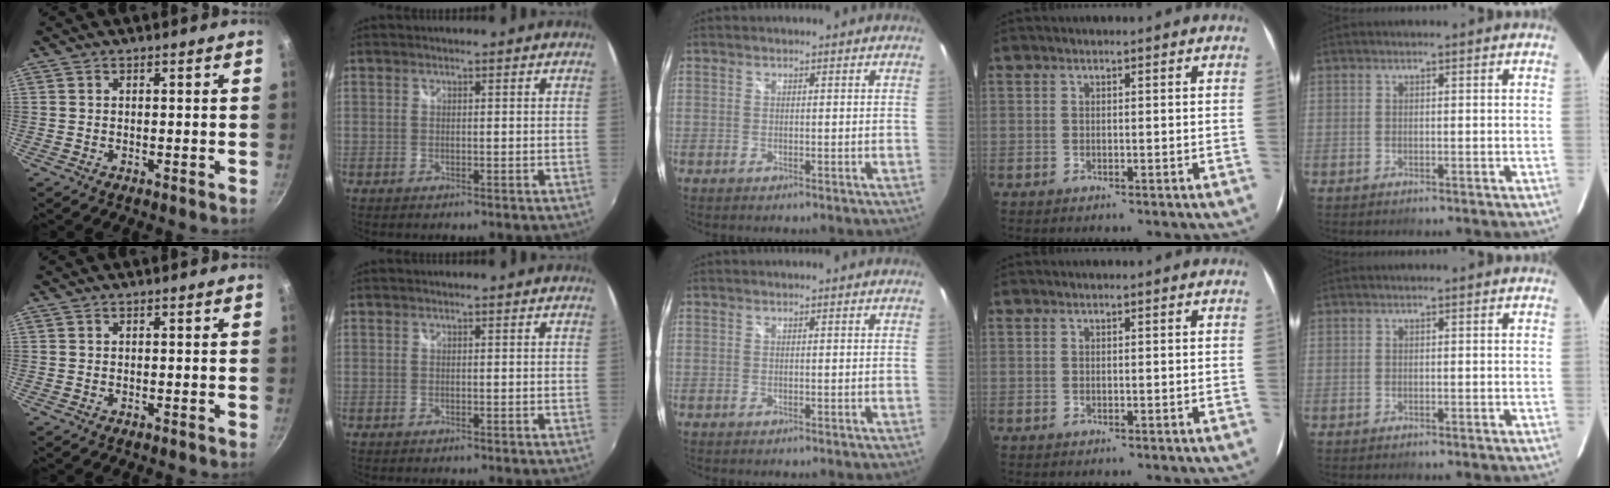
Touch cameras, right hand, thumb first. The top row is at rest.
{}